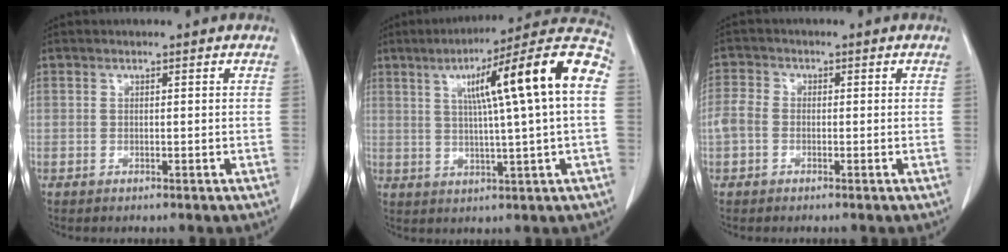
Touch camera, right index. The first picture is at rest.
{"total": 17.3, "force": [3.4, 0.0, 17.0], "torque": [-0.242, 0.029, 0.043]}
{"total": 3.1, "force": [-0.7, 2.4, 1.8], "torque": [-0.054, 0.012, -0.015]}